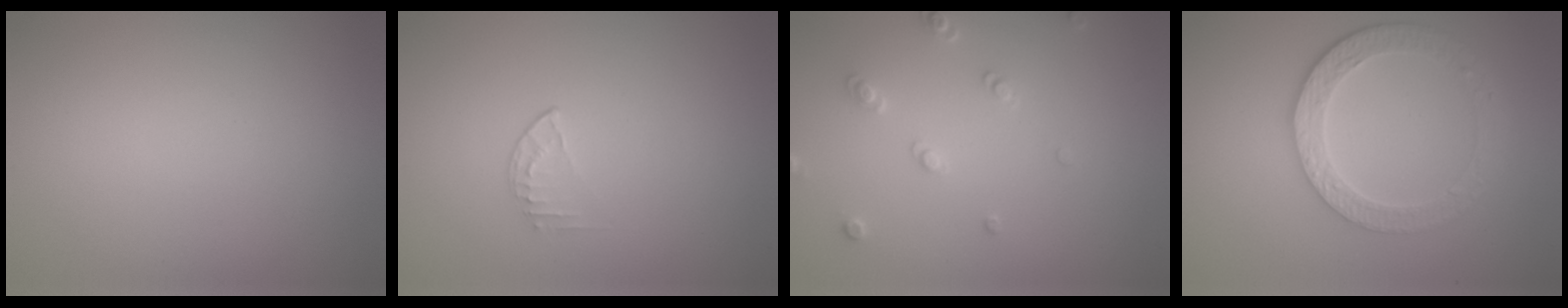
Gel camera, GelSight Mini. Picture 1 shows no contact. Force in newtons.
{"total": 0.8, "press": 0.6, "slide": 0.6}
{"total": 1.9, "press": 1.8, "slide": 0.5}
{"total": 4.3, "press": 3.3, "slide": 2.7}